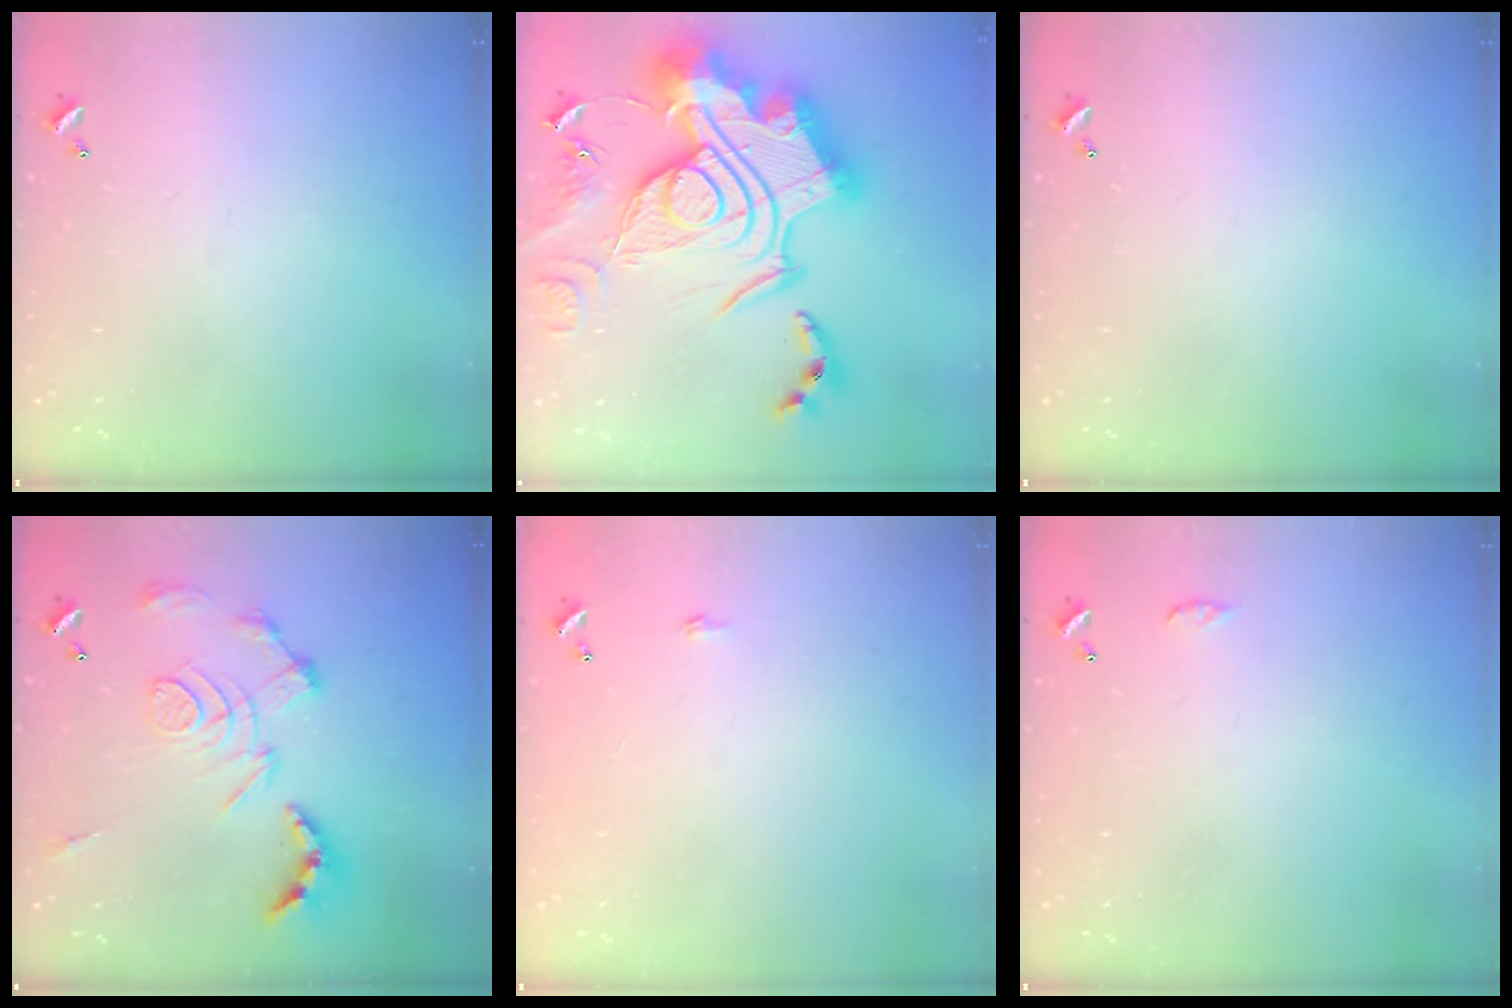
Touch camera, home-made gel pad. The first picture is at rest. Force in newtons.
{"total": 0.6, "press": 0.6, "slide": 0.0}
{"total": 0.0}
{"total": 3.4, "press": 2.7, "slide": 2.0}
{"total": 0.6, "press": 0.6, "slide": 0.2}
{"total": 3.0, "press": 3.0, "slide": 0.5}